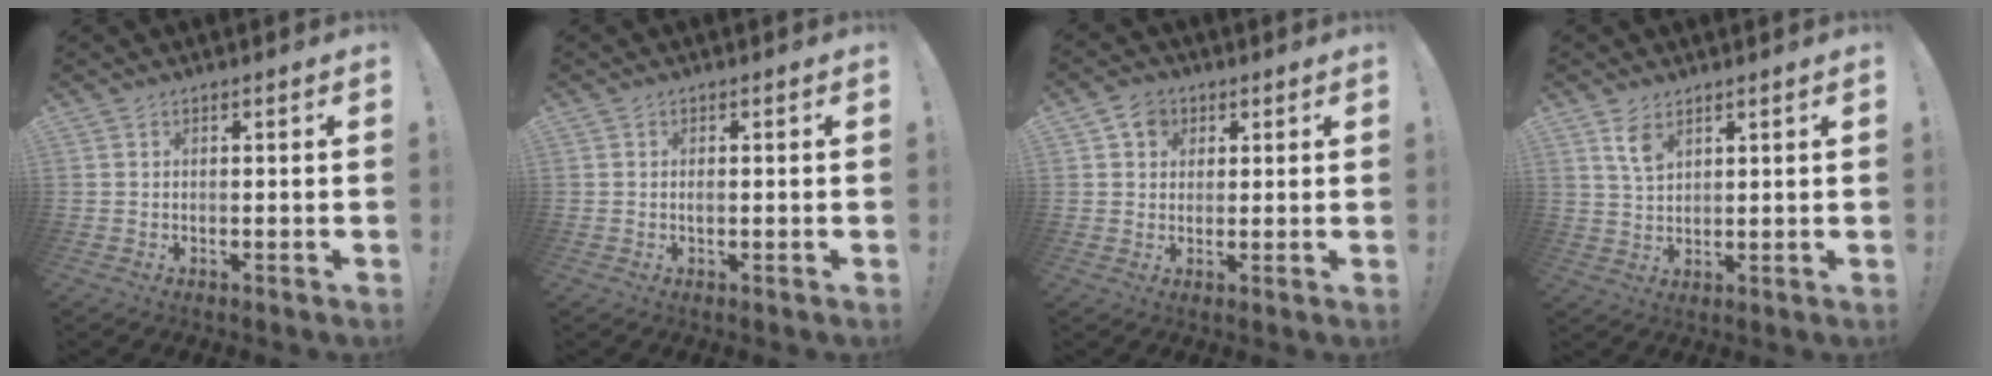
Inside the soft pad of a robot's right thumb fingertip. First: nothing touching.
{"total": 0.6, "force": [-0.2, 0.3, 0.5], "torque": [-0.010, 0.001, -0.003]}
{"total": 5.4, "force": [2.2, 4.6, 1.8], "torque": [-0.022, -0.003, 0.041]}
{"total": 5.4, "force": [3.2, 2.8, 3.4], "torque": [-0.056, -0.016, 0.059]}